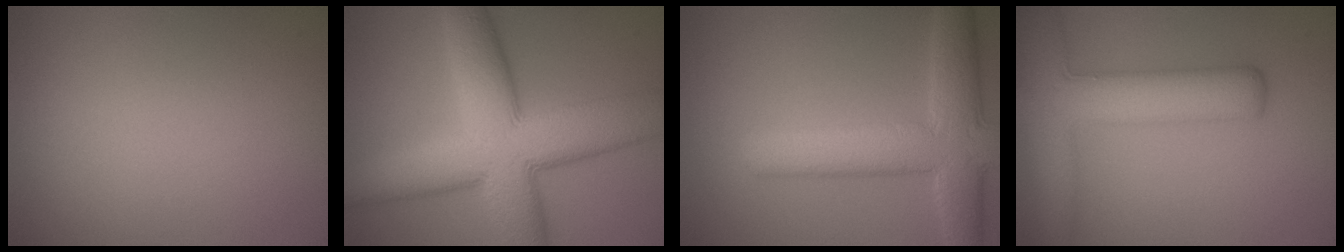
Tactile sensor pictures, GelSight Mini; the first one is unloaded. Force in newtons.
{"total": 12.1, "press": 12.1, "slide": 0.5}
{"total": 7.6, "press": 7.6, "slide": 0.4}
{"total": 7.7, "press": 7.7, "slide": 0.5}